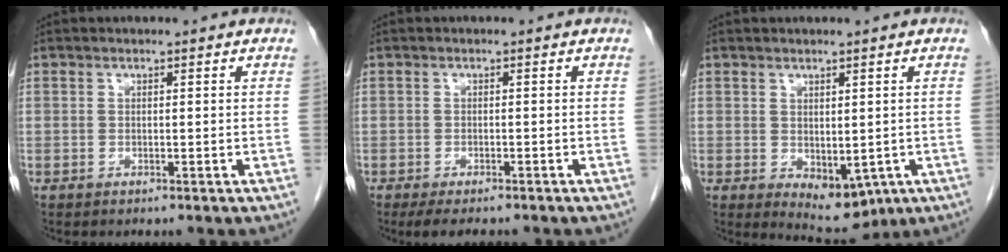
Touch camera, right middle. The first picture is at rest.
{"total": 5.2, "force": [-4.2, 1.4, 2.7], "torque": [-0.035, -0.008, -0.060]}
{"total": 5.9, "force": [-1.5, 3.0, 4.9], "torque": [-0.058, -0.017, -0.002]}